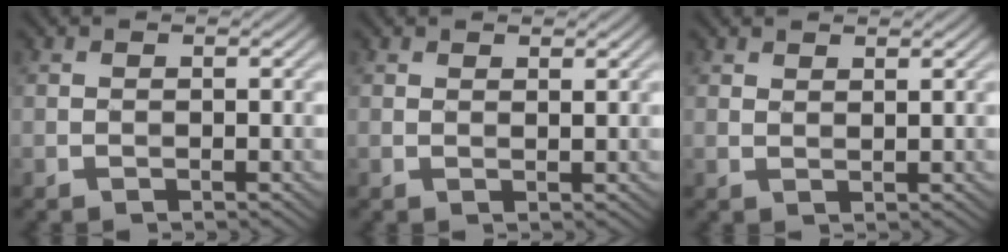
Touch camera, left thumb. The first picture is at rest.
{"total": 1.6, "force": [1.2, 0.6, 0.9], "torque": [-0.011, -0.001, 0.025]}
{"total": 1.8, "force": [1.5, 0.5, 0.9], "torque": [-0.011, -0.001, 0.031]}